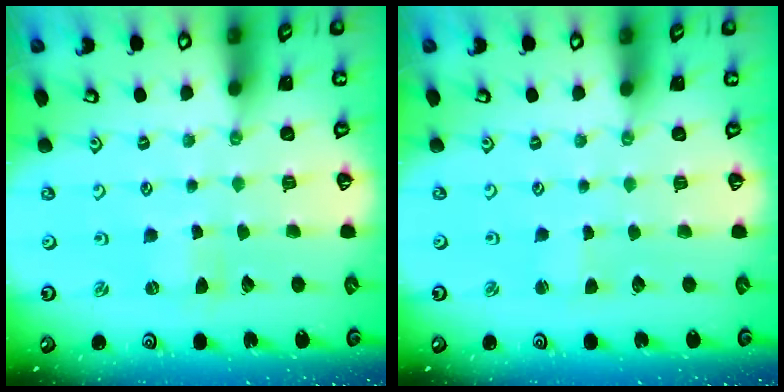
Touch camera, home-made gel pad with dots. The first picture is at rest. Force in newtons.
{"total": 1.6, "press": 1.6, "slide": 0.3}